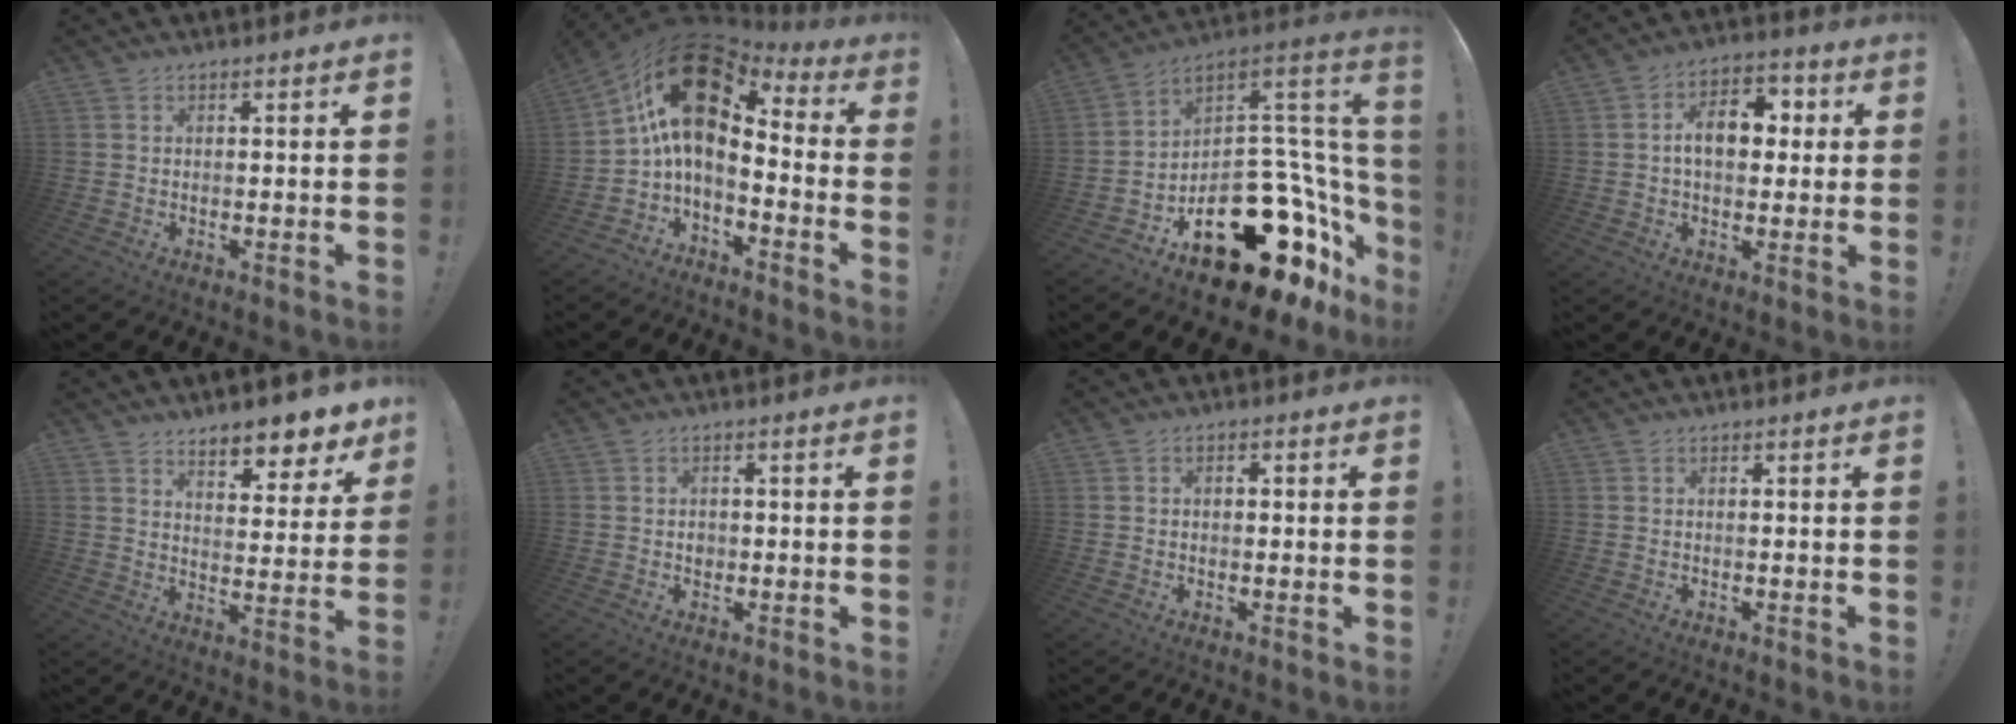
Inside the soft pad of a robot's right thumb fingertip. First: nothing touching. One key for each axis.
{"total": 16.4, "fx": 4.8, "fy": 8.5, "fz": 13.2, "tx": -0.235, "ty": -0.028, "tz": 0.089}
{"total": 24.4, "fx": -11.2, "fy": 14.0, "fz": 16.5, "tx": -0.180, "ty": 0.036, "tz": -0.145}
{"total": 11.1, "fx": 1.3, "fy": 7.4, "fz": 8.2, "tx": -0.107, "ty": 0.008, "tz": 0.023}
{"total": 8.7, "fx": 7.5, "fy": 2.7, "fz": 3.5, "tx": -0.032, "ty": -0.071, "tz": 0.131}
{"total": 1.7, "fx": -0.3, "fy": 1.6, "fz": 0.6, "tx": -0.007, "ty": 0.002, "tz": -0.007}
{"total": 1.2, "fx": -0.6, "fy": 0.9, "fz": 0.4, "tx": 0.002, "ty": 0.001, "tz": -0.014}
{"total": 0.0}